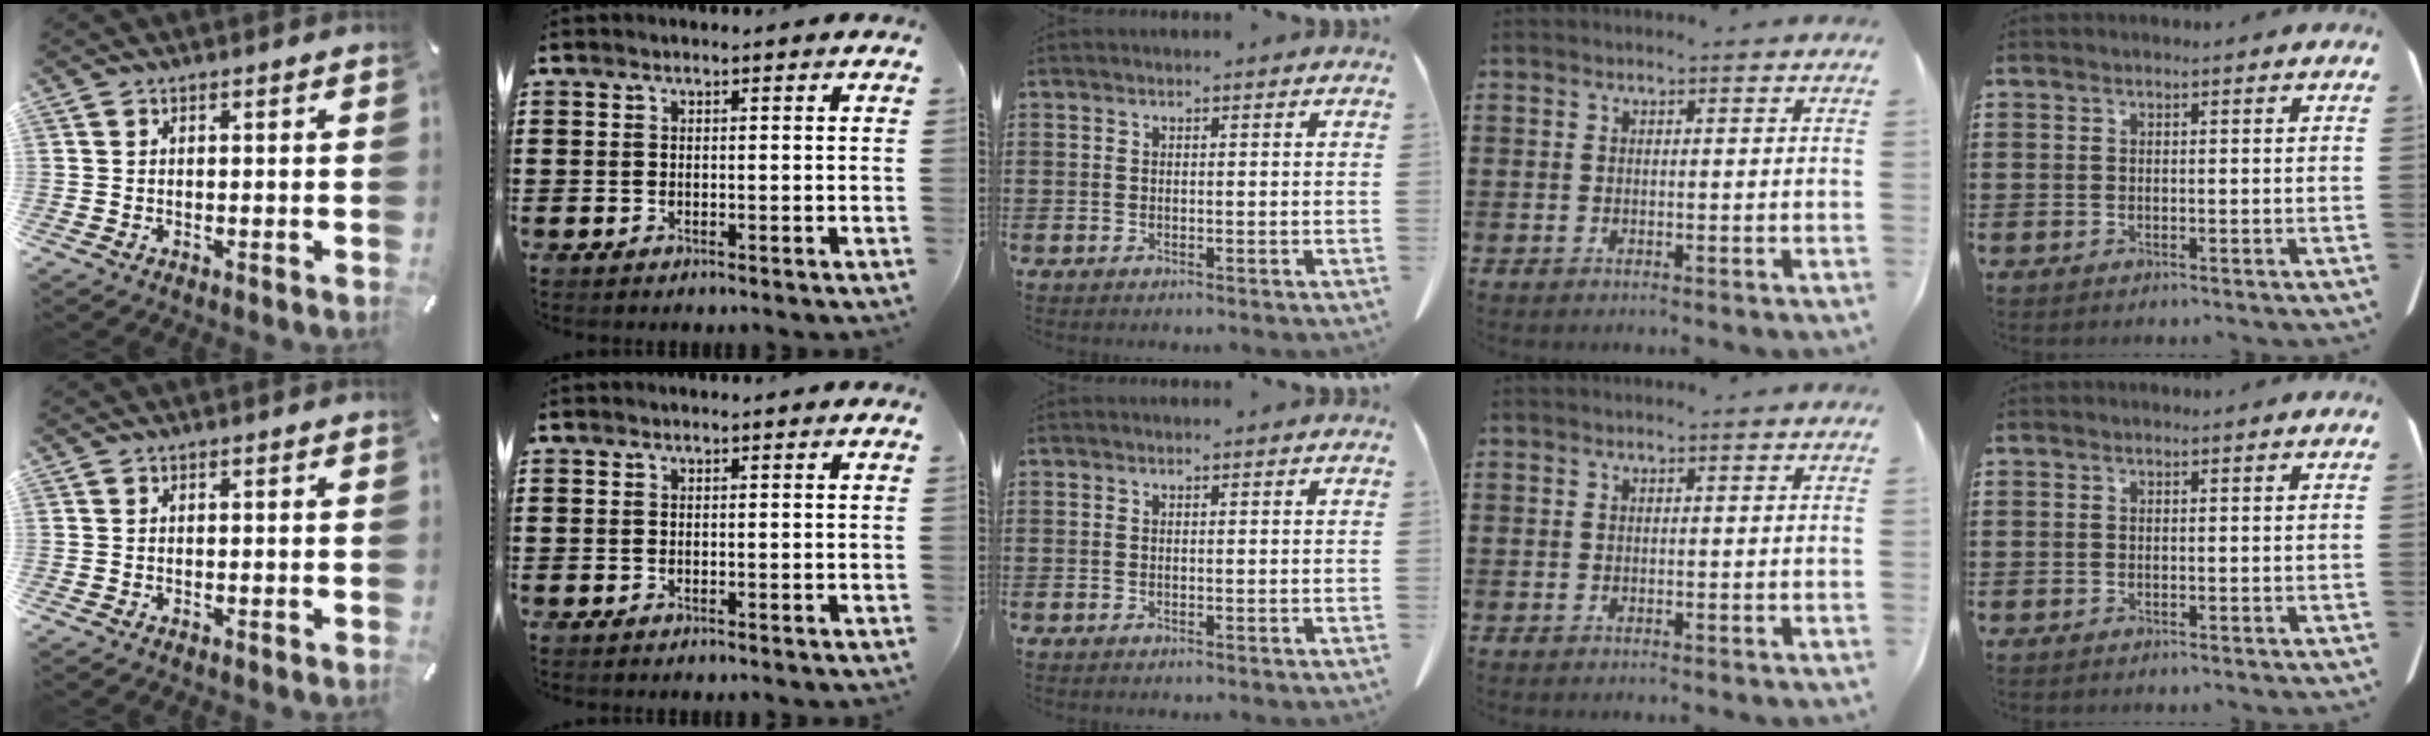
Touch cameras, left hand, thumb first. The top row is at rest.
{}